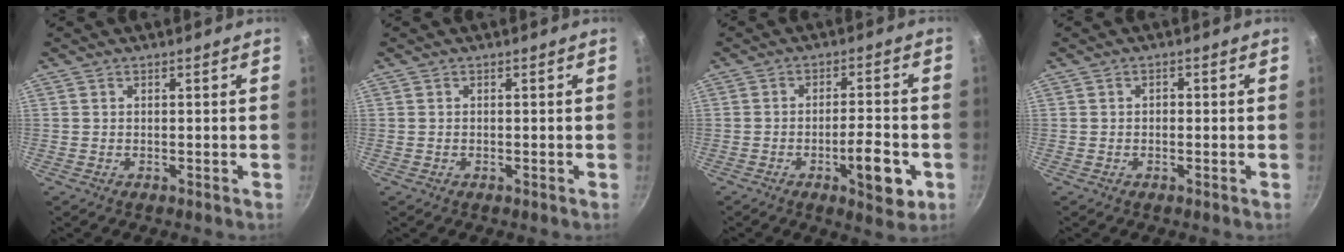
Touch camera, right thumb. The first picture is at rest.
{"total": 0.0}
{"total": 9.1, "force": [-3.2, 3.1, 8.0], "torque": [-0.101, 0.013, -0.044]}
{"total": 1.1, "force": [-0.1, 0.8, 0.8], "torque": [-0.010, 0.005, -0.004]}